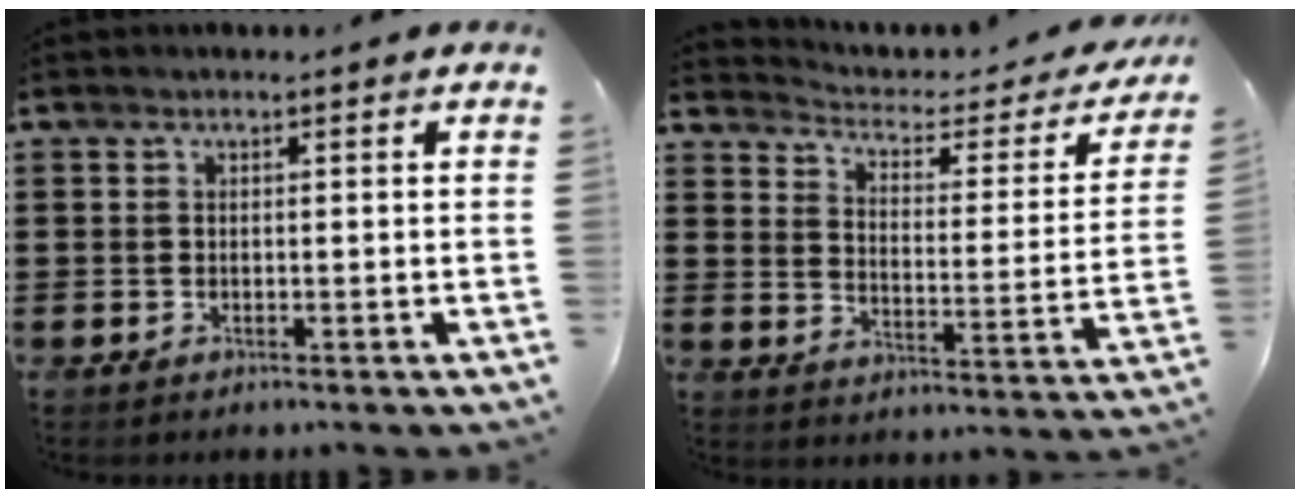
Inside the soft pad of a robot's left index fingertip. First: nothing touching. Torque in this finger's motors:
{"motor_torque": [1.00, -1.14, 0.23, 0.01]}